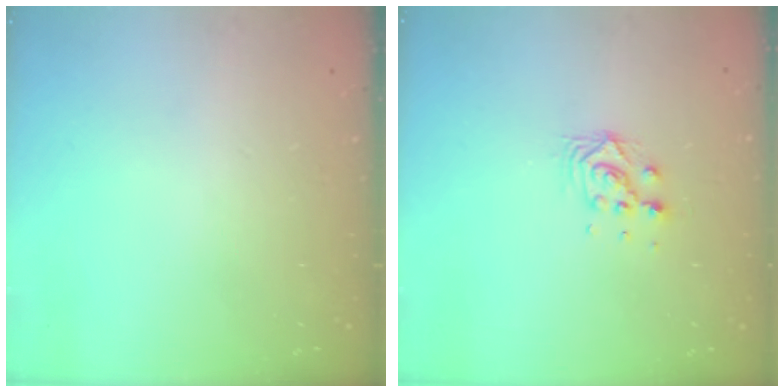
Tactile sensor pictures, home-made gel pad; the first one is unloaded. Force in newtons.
{"total": 6.1, "press": 6.1, "slide": 0.2}